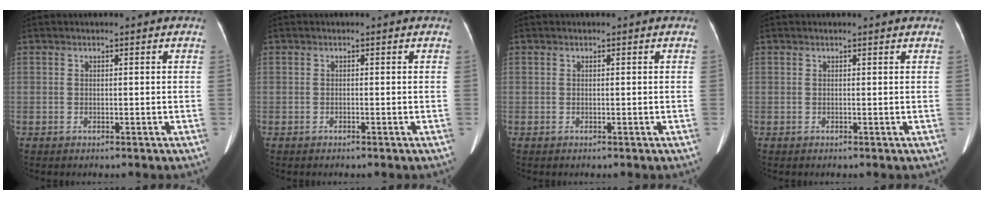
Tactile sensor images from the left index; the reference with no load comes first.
{"total": 0.0}
{"total": 0.0}
{"total": 1.2, "force": [1.1, 0.0, 0.3], "torque": [-0.012, 0.006, 0.015]}